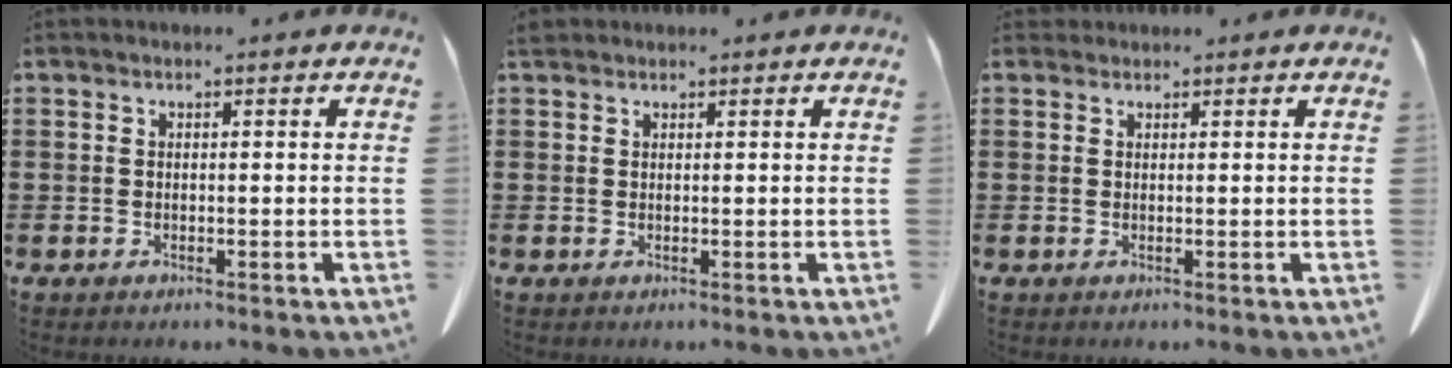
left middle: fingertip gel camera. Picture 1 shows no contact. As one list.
[{"total": 1.0, "force": [0.9, 0.3, 0.3], "torque": [-0.009, 0.000, 0.019]}, {"total": 0.7, "force": [0.7, 0.3, 0.1], "torque": [-0.004, 0.000, 0.015]}]